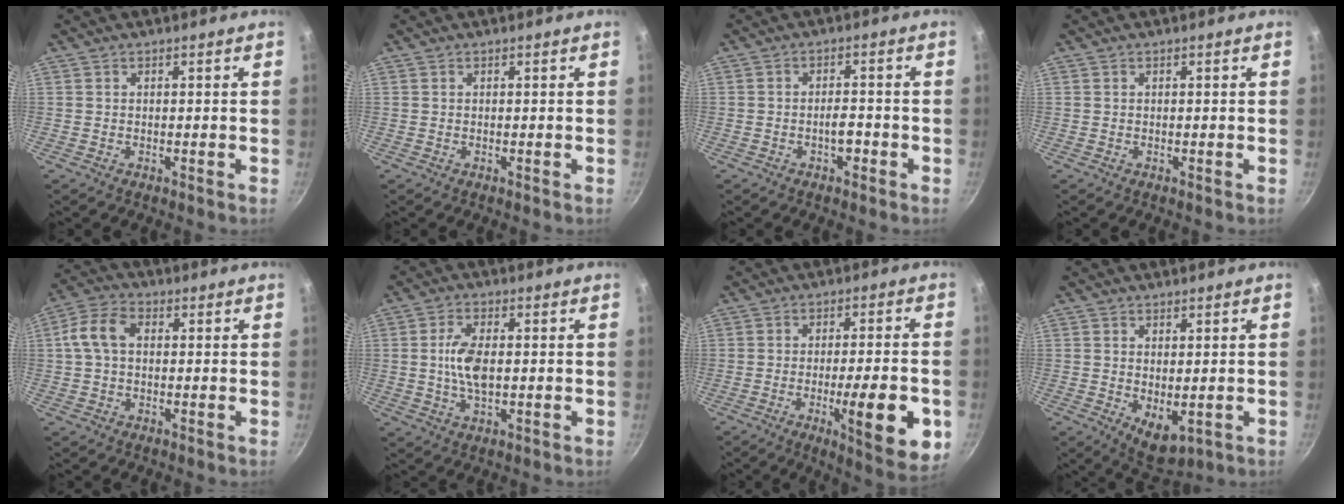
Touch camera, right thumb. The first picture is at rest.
{"total": 0.0}
{"total": 3.2, "force": [-1.3, 1.7, 2.4], "torque": [-0.026, 0.013, -0.022]}
{"total": 0.0}
{"total": 7.4, "force": [1.0, 5.0, 5.4], "torque": [-0.110, 0.024, 0.014]}
{"total": 7.0, "force": [0.2, 3.4, 6.1], "torque": [-0.124, 0.001, 0.003]}
{"total": 14.4, "force": [-4.3, 3.4, 13.3], "torque": [-0.184, -0.004, -0.057]}
{"total": 6.1, "force": [-1.2, 3.2, 5.1], "torque": [-0.070, -0.013, -0.003]}